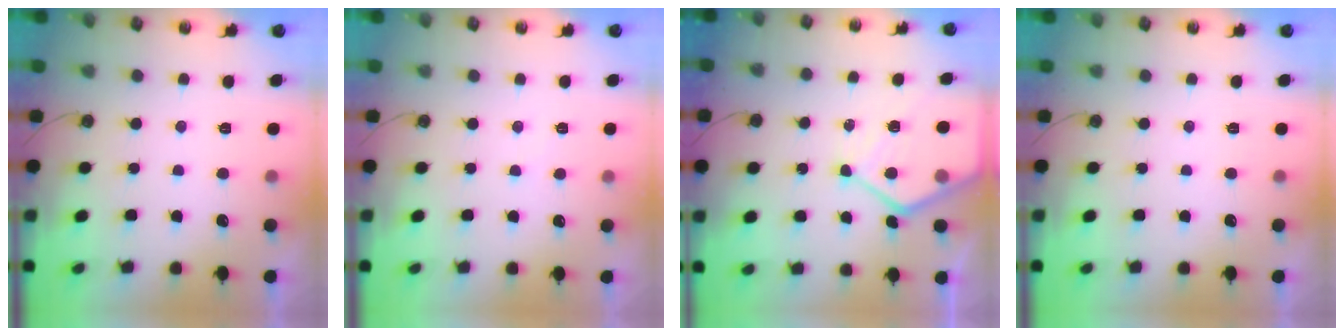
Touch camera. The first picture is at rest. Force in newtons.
{"total": 3.9, "press": 3.9, "slide": 0.5}
{"total": 11.6, "press": 11.6, "slide": 1.1}
{"total": 0.0}